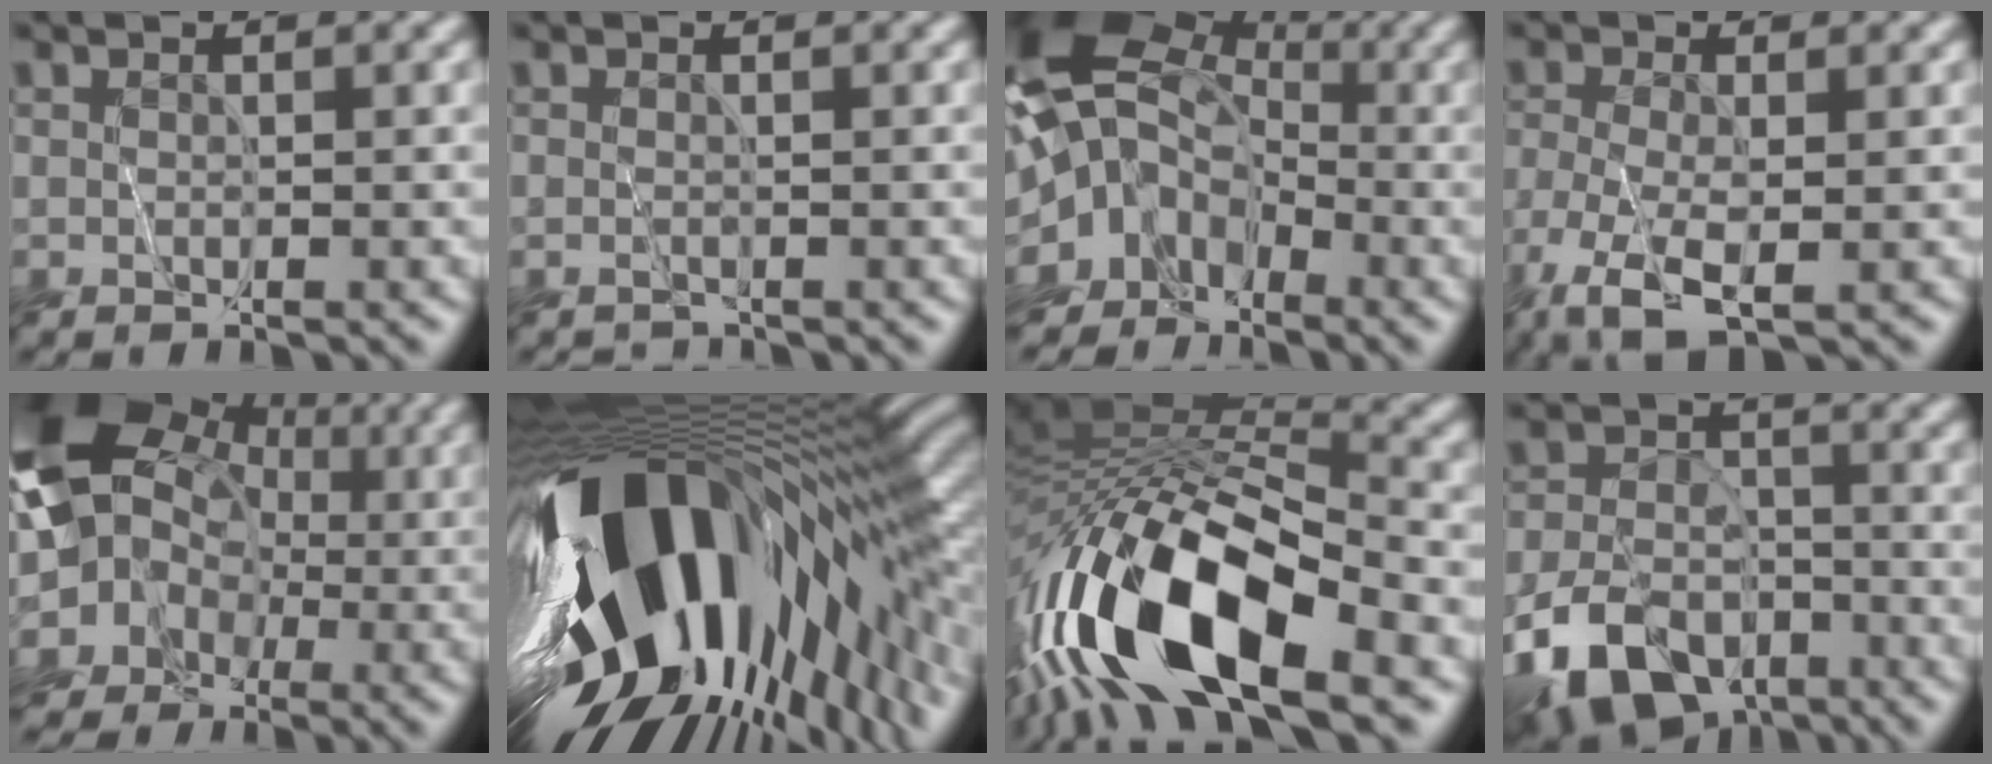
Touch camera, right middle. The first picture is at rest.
{"total": 0.6, "force": [-0.5, 0.1, -0.2], "torque": [0.003, -0.006, -0.012]}
{"total": 11.3, "force": [-3.1, 9.3, 5.6], "torque": [-0.102, -0.007, -0.071]}
{"total": 5.7, "force": [-3.3, 2.1, 4.1], "torque": [-0.103, -0.018, -0.062]}
{"total": 11.6, "force": [-0.4, 10.4, 5.0], "torque": [-0.103, -0.006, -0.039]}
{"total": 18.0, "force": [-4.1, 8.4, 15.5], "torque": [-0.288, -0.053, -0.050]}
{"total": 16.1, "force": [-6.6, 6.3, 13.3], "torque": [-0.258, 0.003, -0.117]}
{"total": 9.0, "force": [-5.9, 5.1, 4.5], "torque": [-0.096, -0.017, -0.117]}